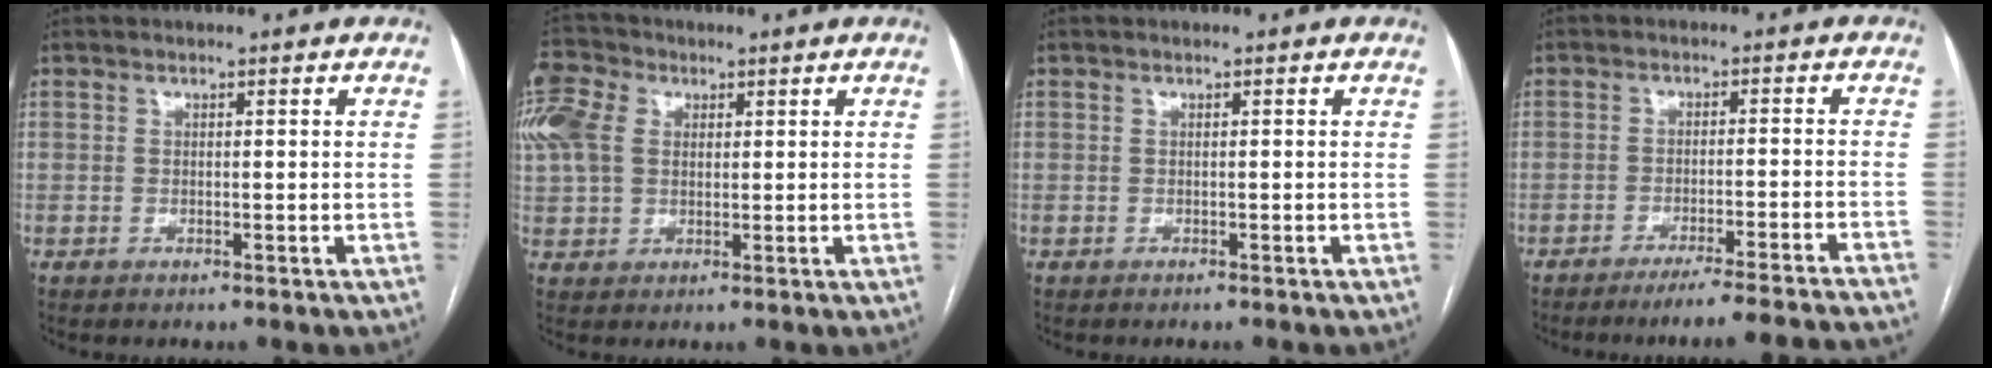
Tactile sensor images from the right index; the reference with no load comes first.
{"total": 9.8, "force": [3.3, 7.3, 5.7], "torque": [-0.159, 0.033, 0.066]}
{"total": 0.0}
{"total": 17.5, "force": [-16.3, -2.0, 6.0], "torque": [-0.041, -0.032, -0.212]}